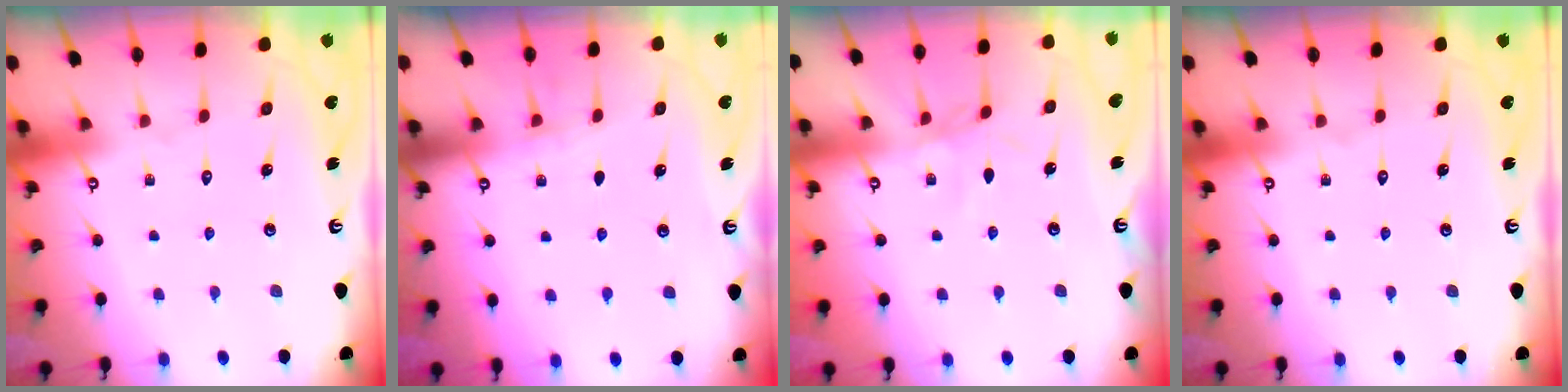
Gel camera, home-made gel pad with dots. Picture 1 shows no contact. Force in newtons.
{"total": 2.7, "press": 2.6, "slide": 0.7}
{"total": 2.2, "press": 2.1, "slide": 0.5}
{"total": 0.0}